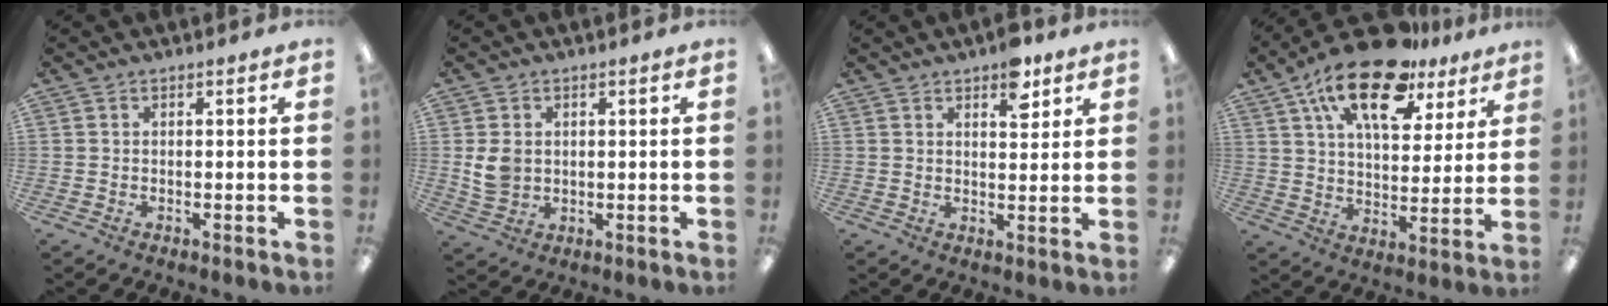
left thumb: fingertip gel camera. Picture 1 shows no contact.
{"total": 5.3, "force": [0.9, 4.4, 2.9], "torque": [-0.055, 0.004, 0.019]}
{"total": 6.9, "force": [4.5, 3.1, 4.2], "torque": [-0.036, -0.025, 0.070]}
{"total": 19.9, "force": [12.6, 9.2, 12.4], "torque": [-0.207, -0.058, 0.213]}